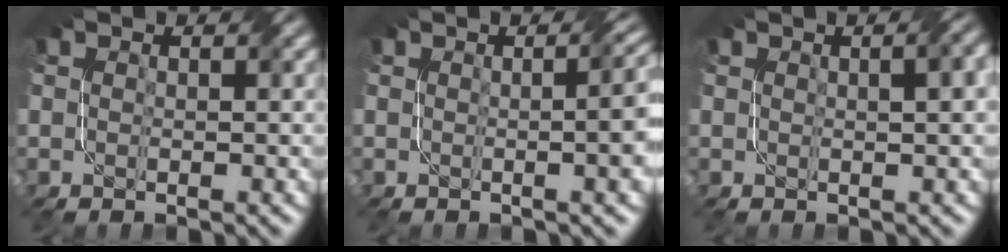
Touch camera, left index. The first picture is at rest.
{"total": 7.2, "force": [0.2, 3.1, 6.5], "torque": [-0.025, 0.022, -0.003]}
{"total": 4.3, "force": [1.2, 1.7, 3.7], "torque": [-0.027, 0.023, 0.003]}